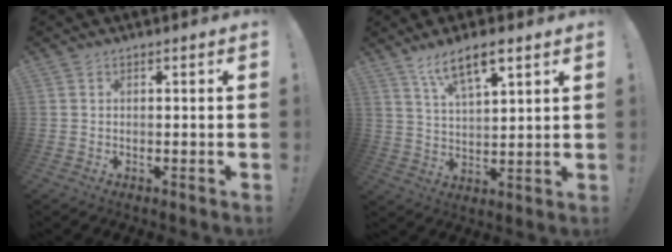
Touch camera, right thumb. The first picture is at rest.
{"total": 9.4, "force": [6.3, 2.8, 6.3], "torque": [-0.100, -0.030, 0.111]}